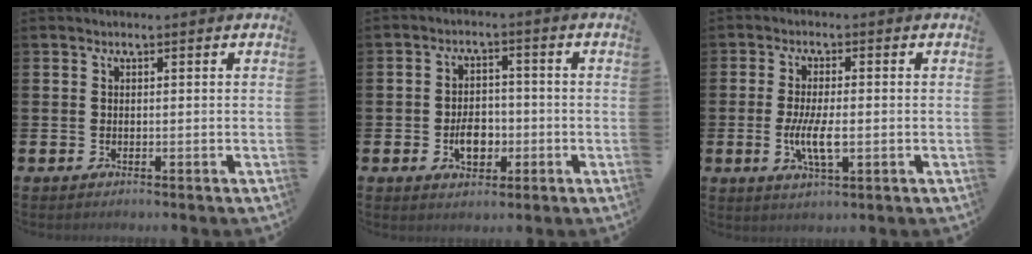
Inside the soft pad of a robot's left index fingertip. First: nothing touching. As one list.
[{"total": 4.6, "force": [-1.3, 3.2, 3.1], "torque": [-0.043, 0.000, -0.028]}, {"total": 5.5, "force": [-0.9, 2.0, 5.0], "torque": [-0.102, -0.001, -0.019]}]